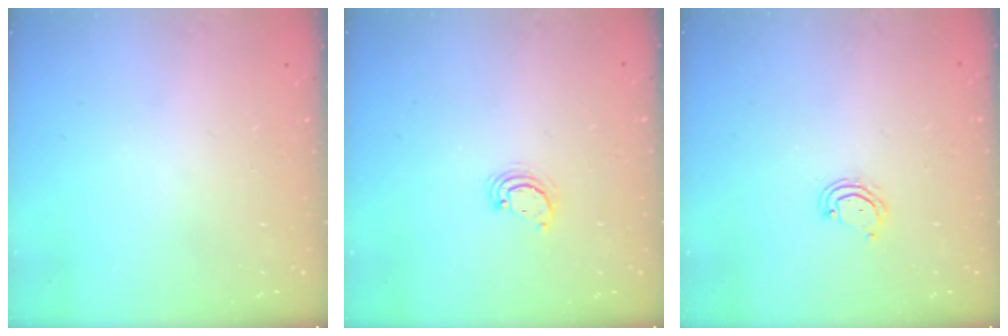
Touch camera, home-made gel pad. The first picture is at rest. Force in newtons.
{"total": 3.0, "press": 3.0, "slide": 0.2}
{"total": 4.2, "press": 4.1, "slide": 0.4}